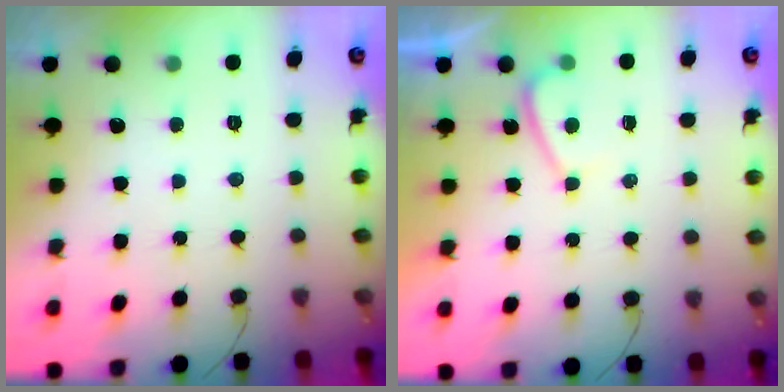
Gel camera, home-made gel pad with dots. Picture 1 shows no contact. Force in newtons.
{"total": 1.9, "press": 1.8, "slide": 0.7}